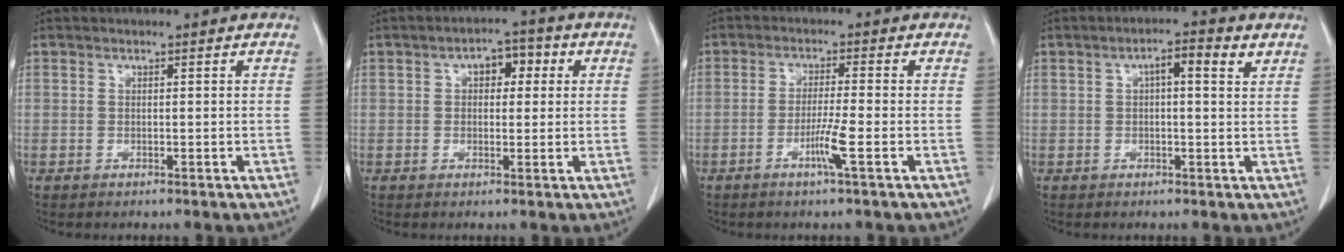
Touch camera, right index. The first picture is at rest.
{"total": 4.8, "force": [1.3, 2.6, 3.8], "torque": [-0.053, 0.024, 0.015]}
{"total": 4.2, "force": [-1.8, -0.7, 3.8], "torque": [-0.074, -0.009, -0.037]}
{"total": 4.7, "force": [1.9, 0.9, 4.2], "torque": [-0.068, 0.015, 0.026]}